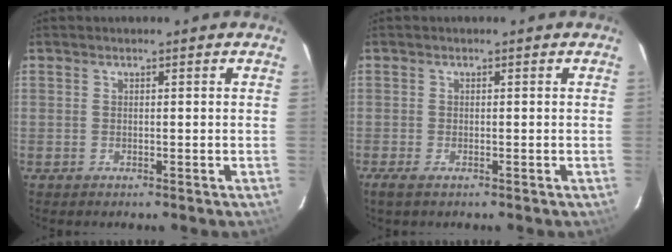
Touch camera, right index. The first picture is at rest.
{"total": 2.2, "force": [-1.5, 0.7, 1.5], "torque": [-0.031, -0.009, -0.027]}